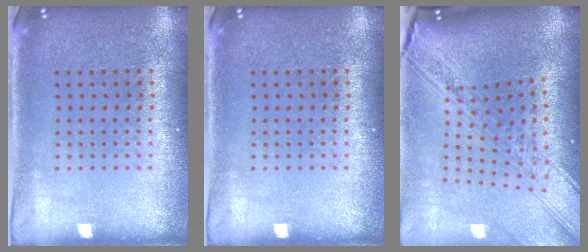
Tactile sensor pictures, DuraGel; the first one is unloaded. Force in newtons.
{"total": 0.0}
{"total": 3.8, "press": 2.8, "slide": 2.6}